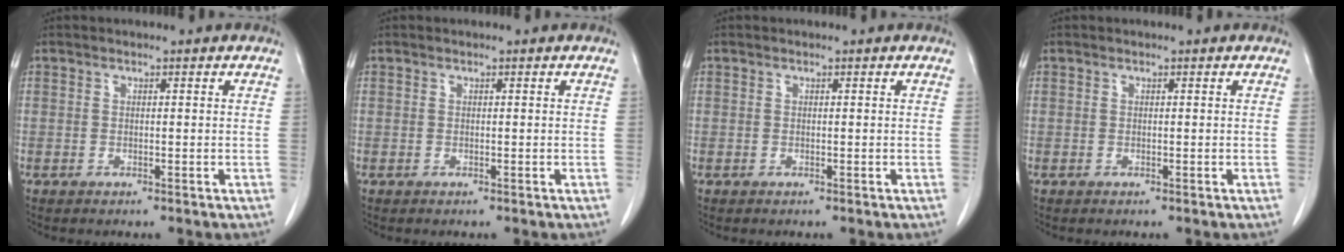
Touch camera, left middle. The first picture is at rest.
{"total": 0.0}
{"total": 0.0}
{"total": 0.0}